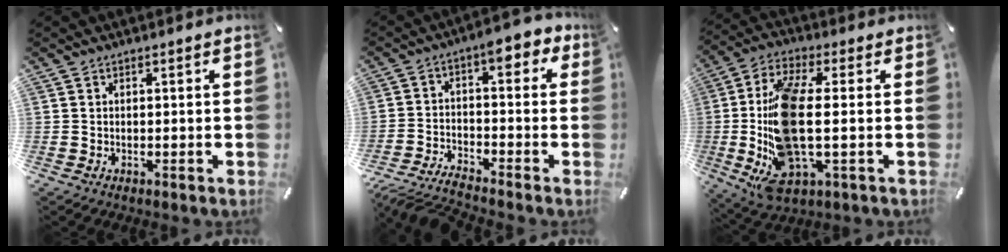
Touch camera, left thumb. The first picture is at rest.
{"total": 6.7, "force": [-3.8, 3.1, 4.5], "torque": [-0.087, 0.014, -0.078]}
{"total": 18.9, "force": [0.2, 7.0, 17.5], "torque": [-0.378, -0.018, 0.012]}